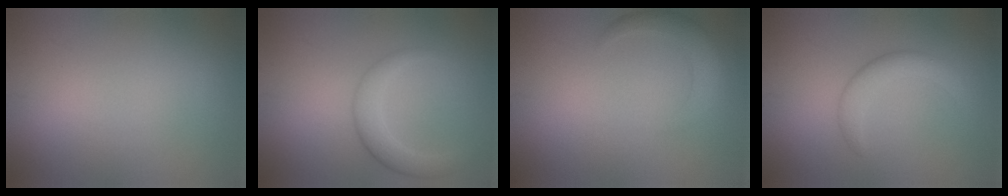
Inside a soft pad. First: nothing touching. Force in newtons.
{"total": 2.9, "press": 2.9, "slide": 0.2}
{"total": 2.7, "press": 2.6, "slide": 0.3}
{"total": 2.8, "press": 2.8, "slide": 0.2}